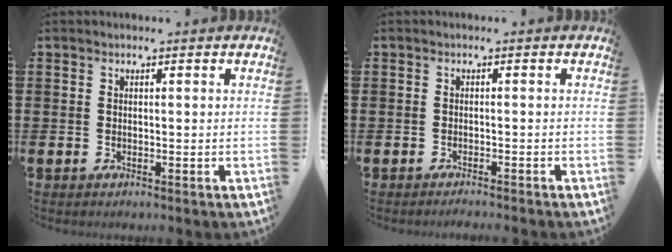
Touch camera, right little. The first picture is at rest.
{"total": 0.7, "force": [-0.7, -0.1, 0.2], "torque": [-0.002, -0.002, -0.014]}